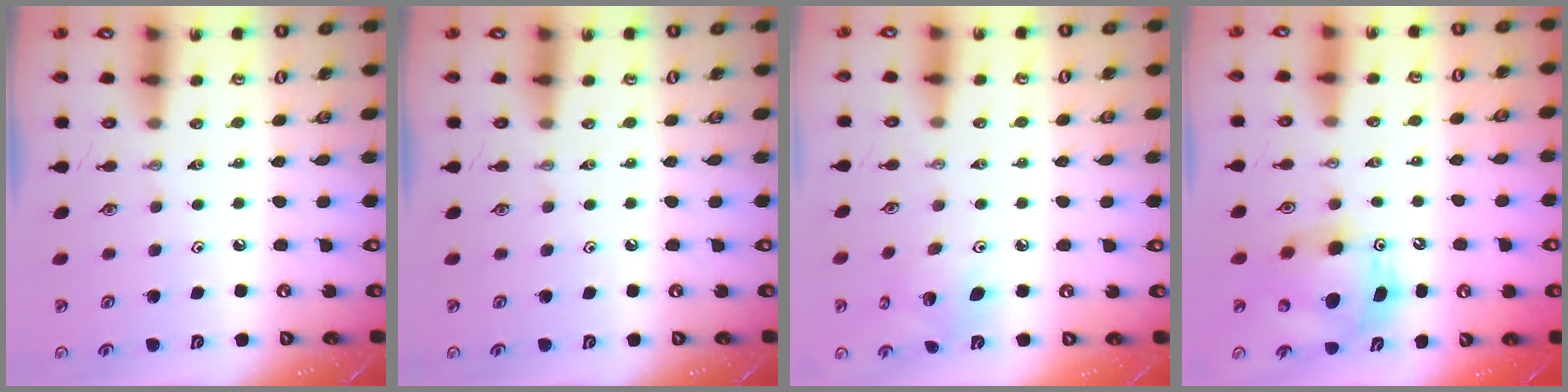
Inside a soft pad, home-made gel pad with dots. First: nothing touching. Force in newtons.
{"total": 0.0}
{"total": 6.6, "press": 6.6, "slide": 0.3}
{"total": 12.5, "press": 12.2, "slide": 2.4}